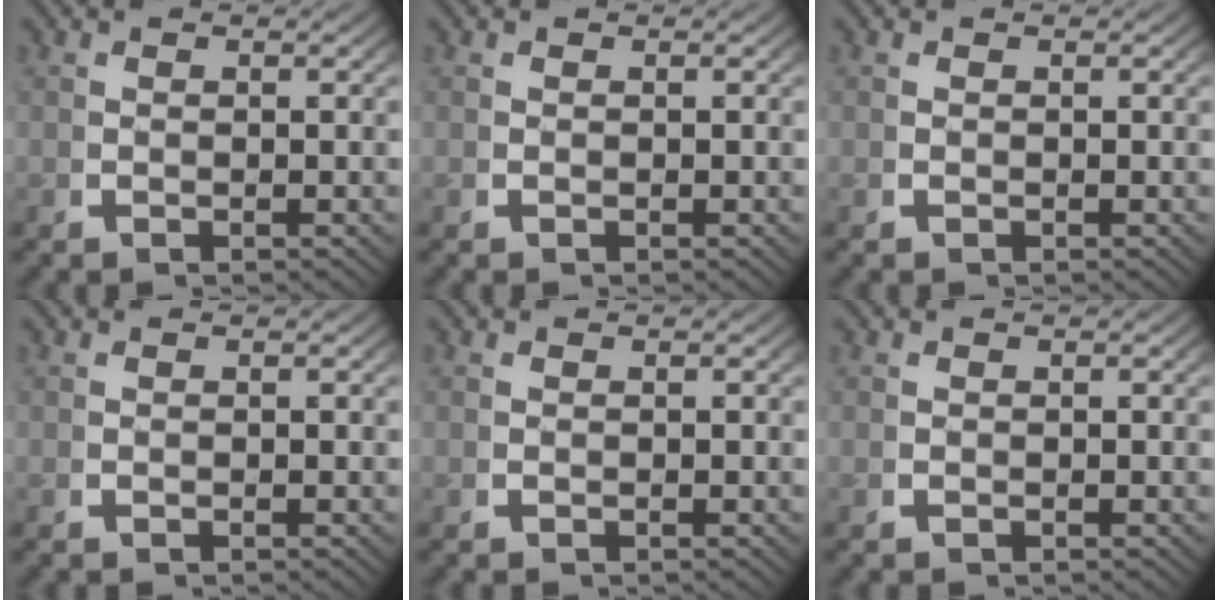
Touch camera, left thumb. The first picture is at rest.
{"total": 0.0}
{"total": 0.0}
{"total": 0.0}
{"total": 0.0}
{"total": 0.0}